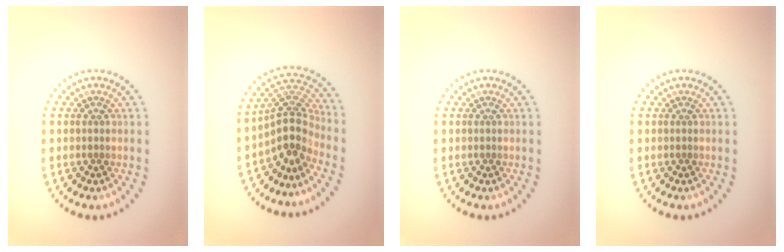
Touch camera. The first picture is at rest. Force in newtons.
{"total": 3.8, "press": 2.8, "slide": 2.6}
{"total": 0.0}
{"total": 0.0}